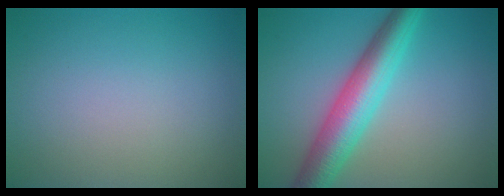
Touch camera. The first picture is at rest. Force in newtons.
{"total": 6.7, "press": 6.7, "slide": 0.1}